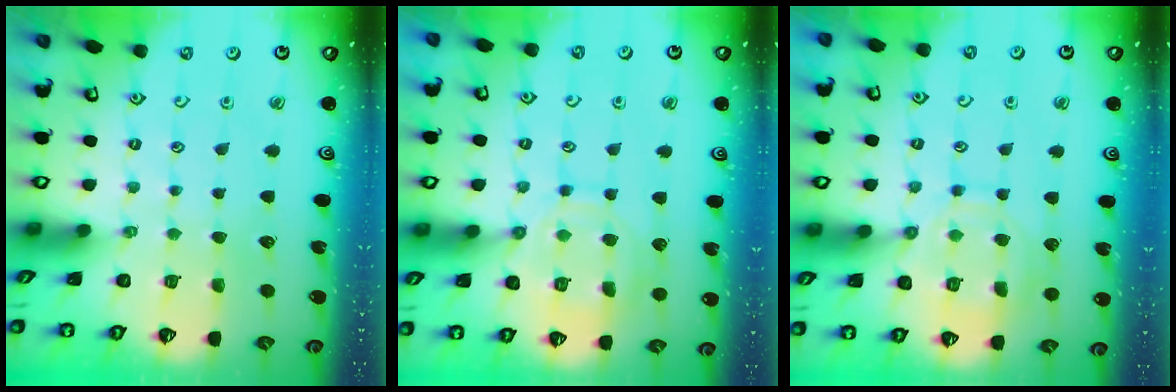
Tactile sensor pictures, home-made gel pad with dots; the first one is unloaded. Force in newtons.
{"total": 11.8, "press": 11.7, "slide": 1.0}
{"total": 11.8, "press": 11.7, "slide": 1.0}